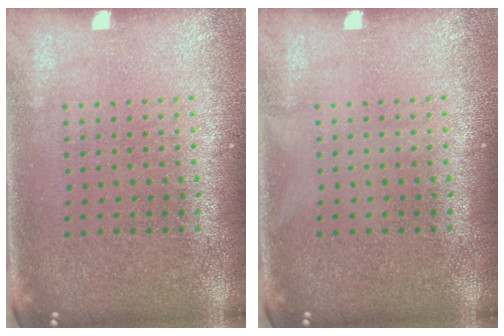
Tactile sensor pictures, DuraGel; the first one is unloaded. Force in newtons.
{"total": 0.0}